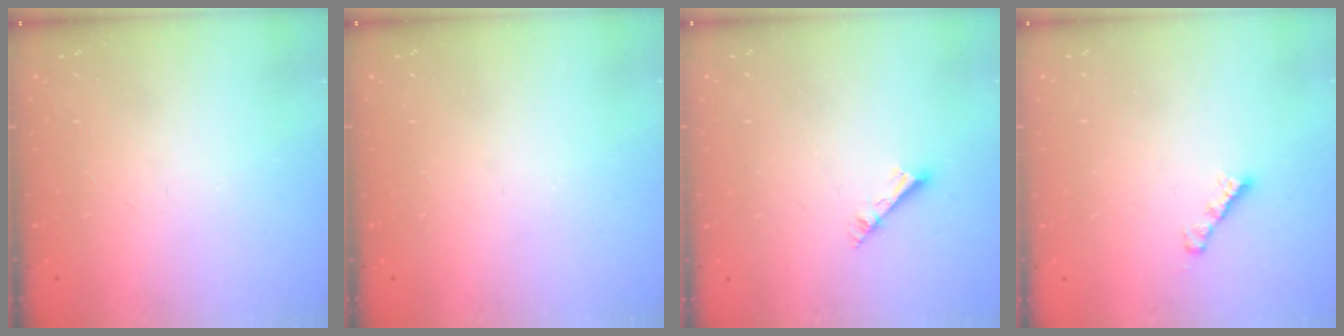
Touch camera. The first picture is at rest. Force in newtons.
{"total": 0.0}
{"total": 2.6, "press": 2.5, "slide": 0.2}
{"total": 2.7, "press": 2.7, "slide": 0.3}